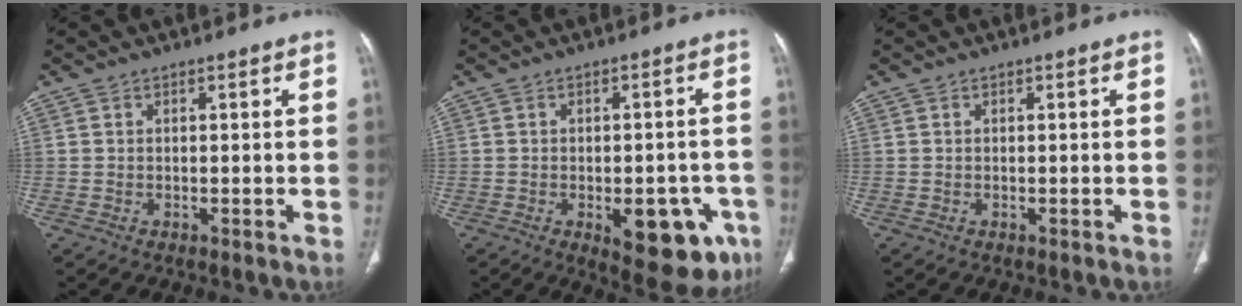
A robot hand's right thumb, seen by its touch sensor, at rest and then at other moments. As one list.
[{"total": 13.7, "force": [-5.4, 6.2, 10.9], "torque": [-0.106, 0.011, -0.056]}, {"total": 0.0}]